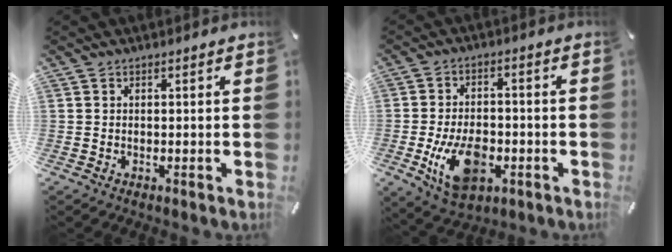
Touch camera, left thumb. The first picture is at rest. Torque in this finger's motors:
{"motor_torque": [0.41, 2.35, 0.57, 0.19, 0.44]}